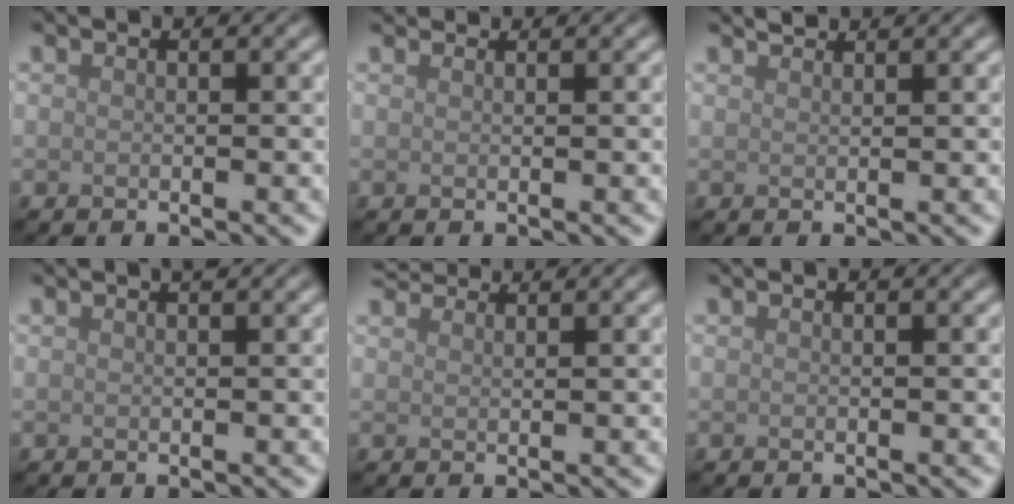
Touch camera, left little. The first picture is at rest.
{"total": 1.9, "force": [1.8, 0.2, 0.5], "torque": [-0.017, 0.001, 0.020]}
{"total": 1.1, "force": [1.1, 0.1, 0.1], "torque": [0.002, -0.001, 0.015]}
{"total": 0.7, "force": [0.6, 0.1, 0.5], "torque": [-0.002, 0.003, 0.008]}
{"total": 3.2, "force": [3.0, 0.4, 0.7], "torque": [-0.016, 0.008, 0.045]}
{"total": 0.0}